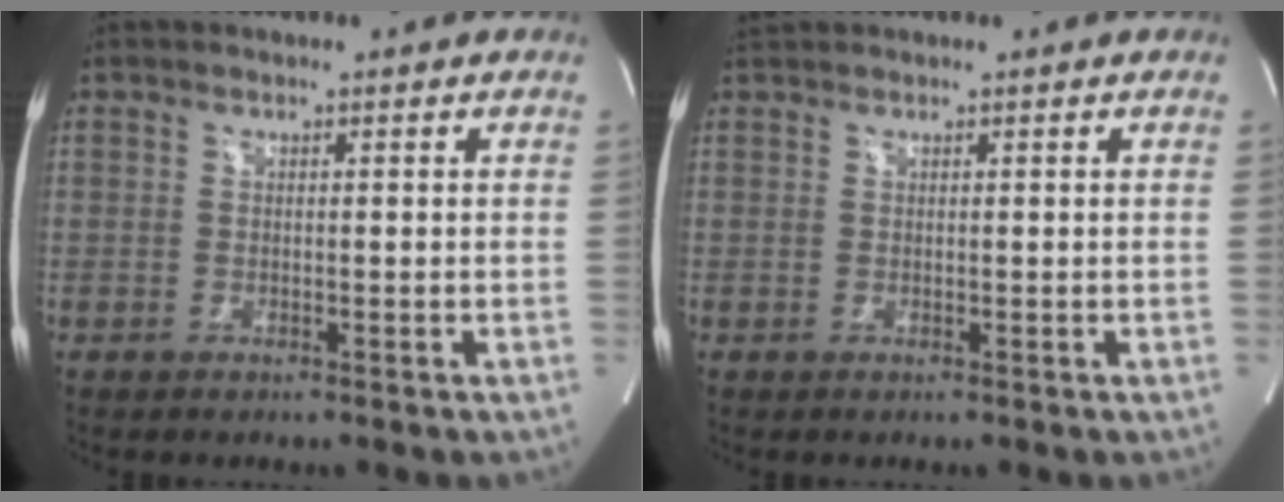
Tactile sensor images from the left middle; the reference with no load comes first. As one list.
[{"total": 0.9, "force": [0.9, -0.1, 0.1], "torque": [-0.009, 0.018, 0.024]}]